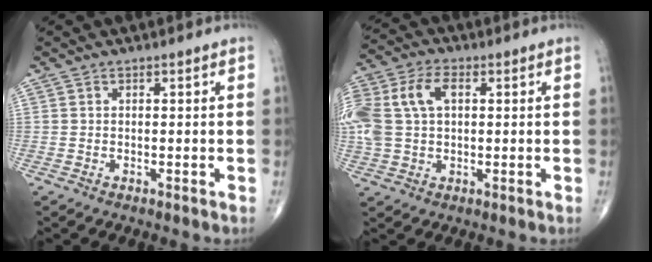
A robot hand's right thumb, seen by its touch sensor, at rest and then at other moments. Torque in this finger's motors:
{"motor_torque": [0.27, 0.28, 1.06, 0.48, 0.22]}